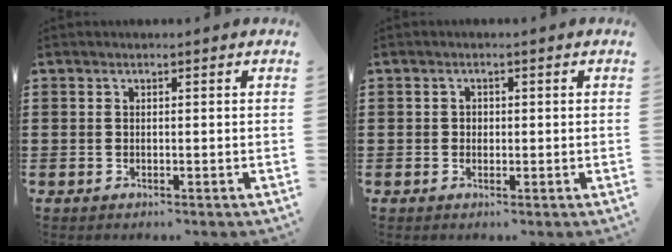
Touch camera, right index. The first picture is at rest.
{"total": 0.8, "force": [0.0, 0.7, 0.3], "torque": [-0.008, 0.004, 0.000]}